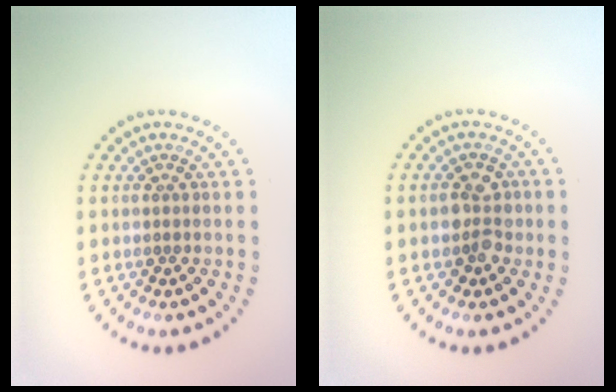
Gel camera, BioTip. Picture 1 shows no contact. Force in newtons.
{"total": 2.4, "press": 2.4, "slide": 0.4}